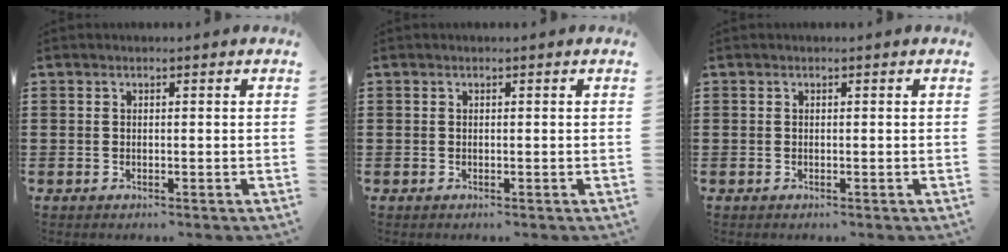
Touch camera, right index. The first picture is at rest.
{"total": 0.0}
{"total": 0.0}